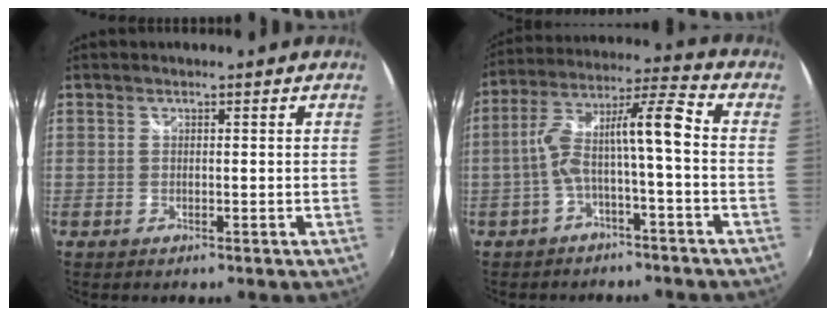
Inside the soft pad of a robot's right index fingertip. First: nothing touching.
{"total": 10.3, "force": [-2.4, 0.9, 9.9], "torque": [-0.200, 0.020, -0.040]}